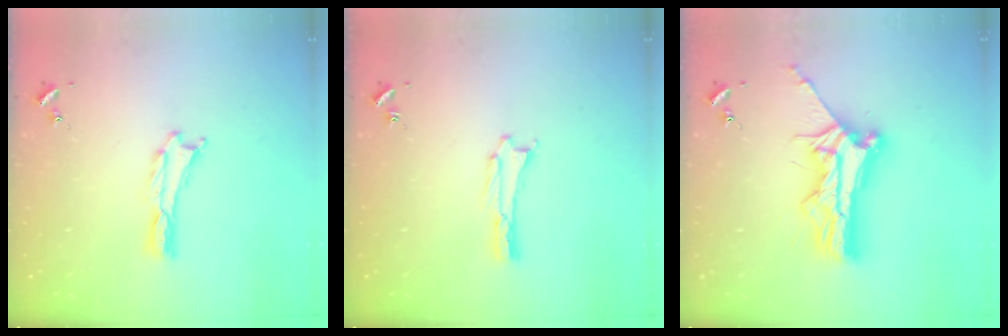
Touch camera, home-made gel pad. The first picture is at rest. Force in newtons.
{"total": 0.5, "press": 0.5, "slide": 0.2}
{"total": 10.4, "press": 10.4, "slide": 1.0}